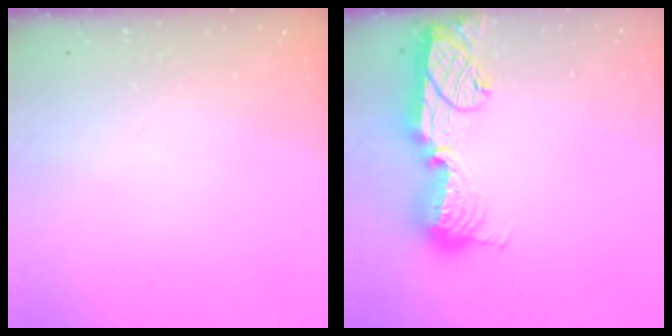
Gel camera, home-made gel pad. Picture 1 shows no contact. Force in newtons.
{"total": 14.9, "press": 14.9, "slide": 0.9}